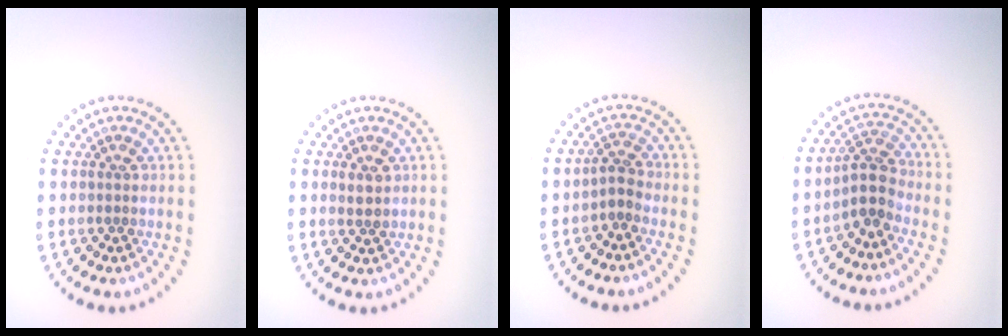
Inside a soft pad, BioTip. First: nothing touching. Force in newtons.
{"total": 1.3, "press": 1.2, "slide": 0.6}
{"total": 1.8, "press": 1.3, "slide": 1.3}
{"total": 2.8, "press": 2.2, "slide": 1.8}